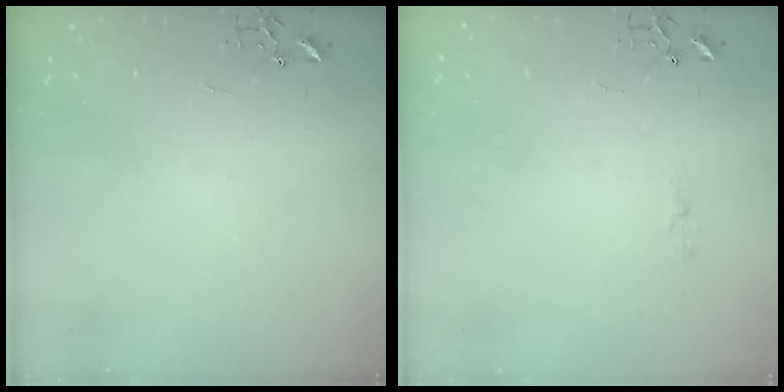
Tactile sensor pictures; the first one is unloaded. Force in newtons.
{"total": 3.9, "press": 3.9, "slide": 0.5}